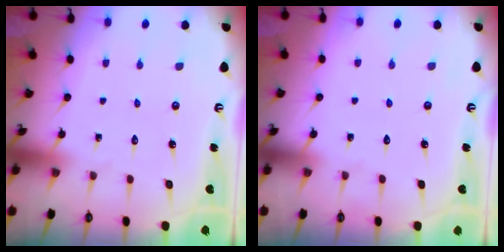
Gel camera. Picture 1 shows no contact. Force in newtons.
{"total": 0.0}